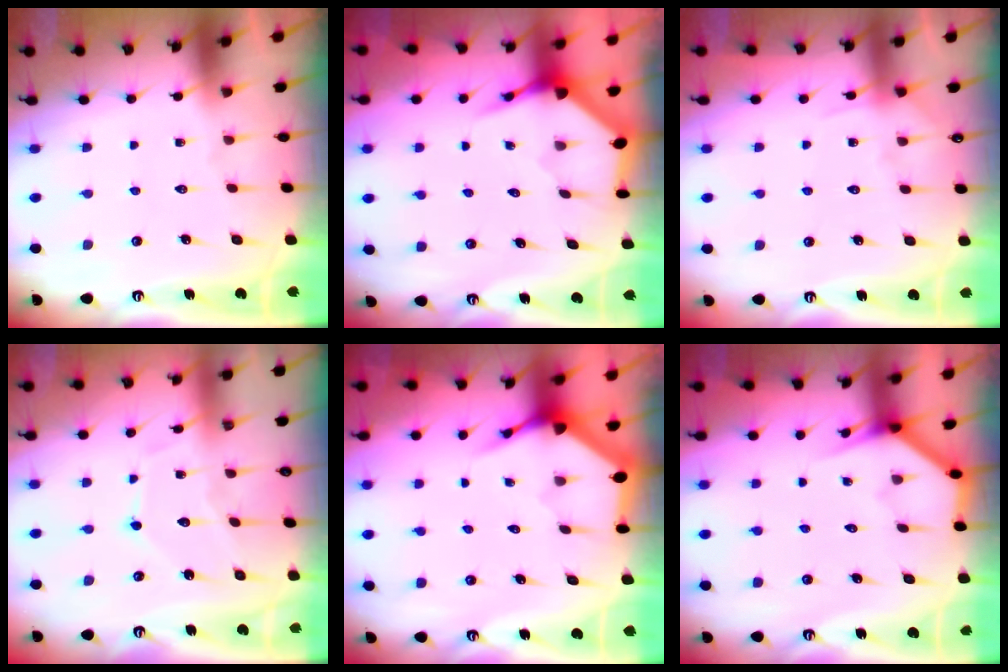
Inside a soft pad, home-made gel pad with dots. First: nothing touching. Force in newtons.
{"total": 4.0, "press": 3.9, "slide": 0.5}
{"total": 5.2, "press": 5.1, "slide": 0.7}
{"total": 9.2, "press": 9.2, "slide": 0.4}
{"total": 3.9, "press": 3.9, "slide": 0.5}
{"total": 3.6, "press": 3.6, "slide": 0.3}